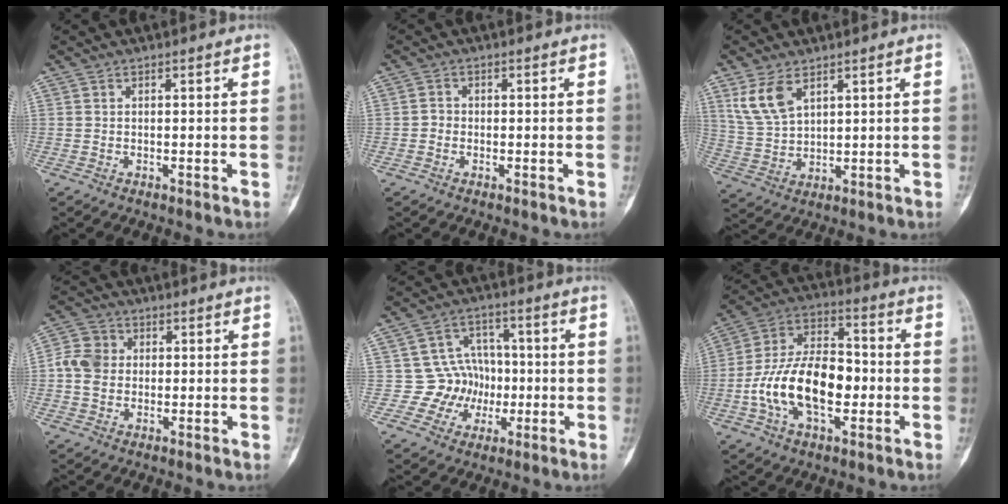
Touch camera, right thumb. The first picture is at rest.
{"total": 1.4, "force": [-0.4, 1.2, 0.5], "torque": [0.005, 0.007, -0.011]}
{"total": 7.6, "force": [4.2, 4.0, 5.0], "torque": [-0.096, -0.014, 0.096]}
{"total": 6.3, "force": [0.1, 5.4, 3.3], "torque": [-0.054, 0.013, -0.008]}
{"total": 9.2, "force": [-1.4, 8.8, 2.4], "torque": [0.026, 0.027, -0.026]}
{"total": 17.7, "force": [-3.3, 10.0, 14.2], "torque": [-0.250, 0.038, -0.060]}